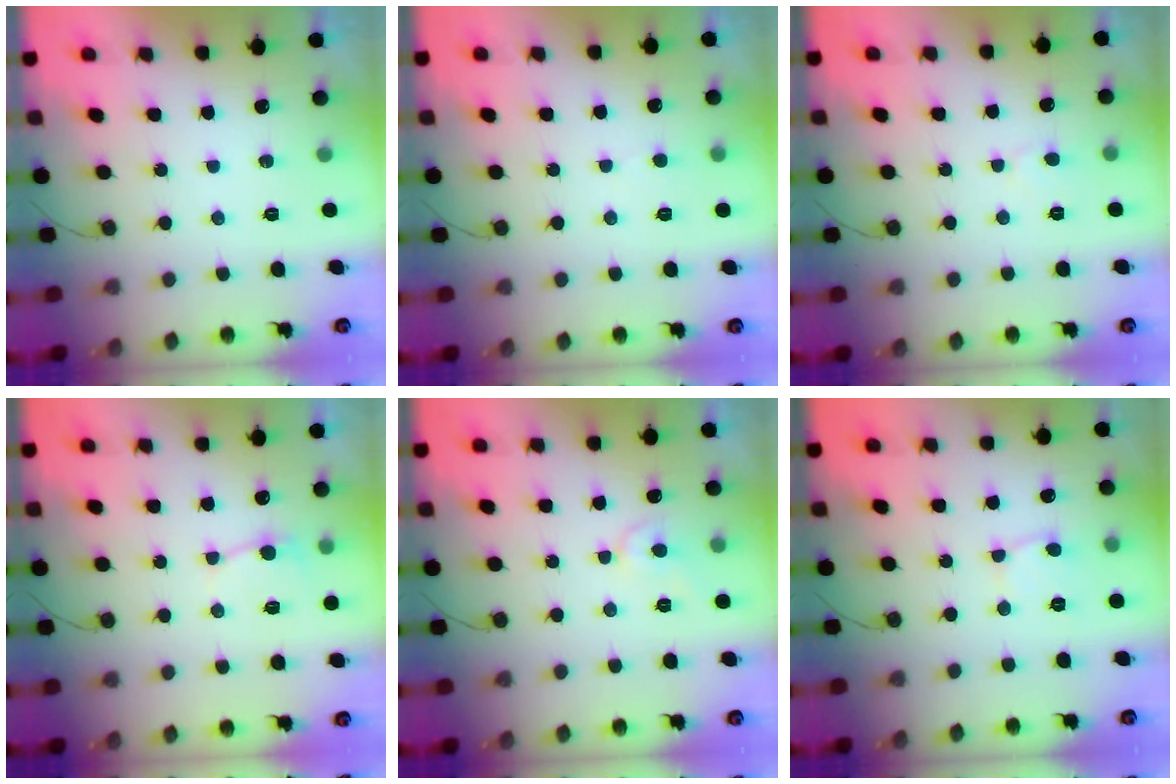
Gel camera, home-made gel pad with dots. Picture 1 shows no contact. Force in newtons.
{"total": 3.2, "press": 3.2, "slide": 0.3}
{"total": 2.8, "press": 2.8, "slide": 0.3}
{"total": 4.2, "press": 4.2, "slide": 0.5}
{"total": 5.6, "press": 5.6, "slide": 0.3}
{"total": 2.1, "press": 2.1, "slide": 0.1}